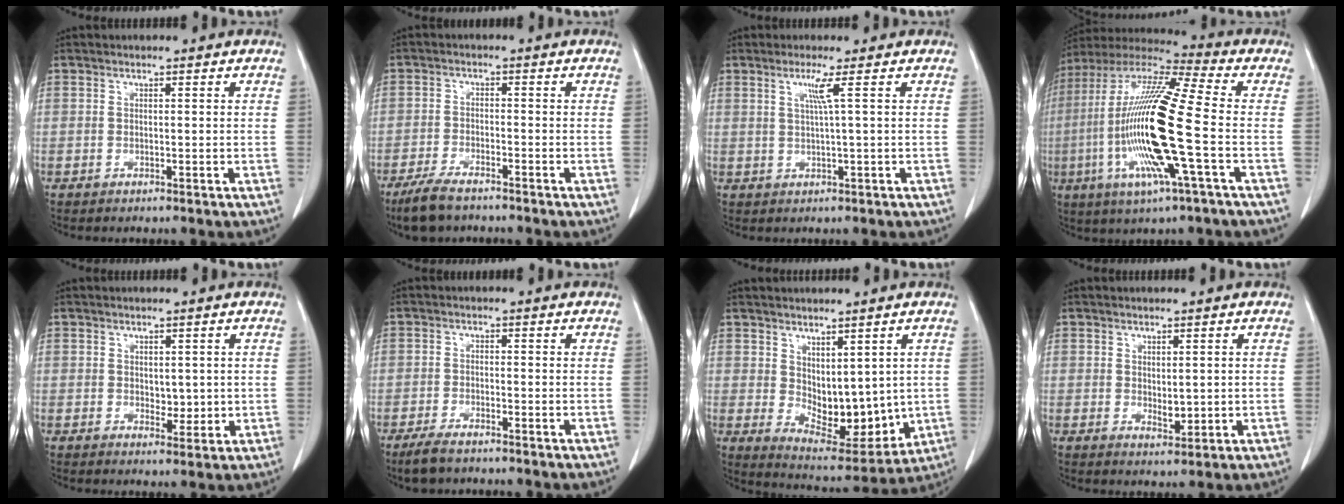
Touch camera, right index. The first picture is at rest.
{"total": 5.7, "force": [-4.5, 1.5, 3.1], "torque": [-0.065, -0.010, -0.081]}
{"total": 3.0, "force": [1.2, -1.0, 2.5], "torque": [-0.051, -0.004, 0.026]}
{"total": 20.4, "force": [-3.6, 1.1, 20.0], "torque": [-0.420, -0.012, -0.076]}
{"total": 2.5, "force": [0.4, 1.5, 1.9], "torque": [-0.023, -0.007, 0.012]}
{"total": 3.7, "force": [-3.0, 1.0, 2.0], "torque": [-0.043, -0.007, -0.052]}
{"total": 10.7, "force": [0.8, 5.6, 9.1], "torque": [-0.121, -0.012, 0.040]}
{"total": 2.6, "force": [0.3, 1.2, 2.2], "torque": [-0.035, -0.008, 0.011]}